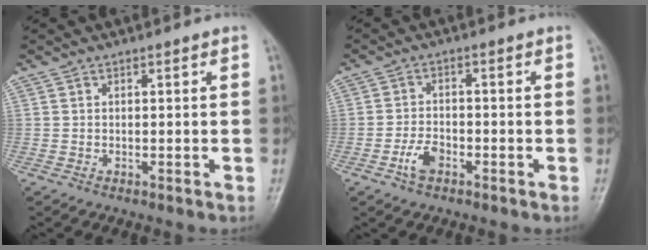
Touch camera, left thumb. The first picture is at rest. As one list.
[{"total": 3.9, "force": [-2.1, 2.2, 2.5], "torque": [-0.047, 0.015, -0.042]}]